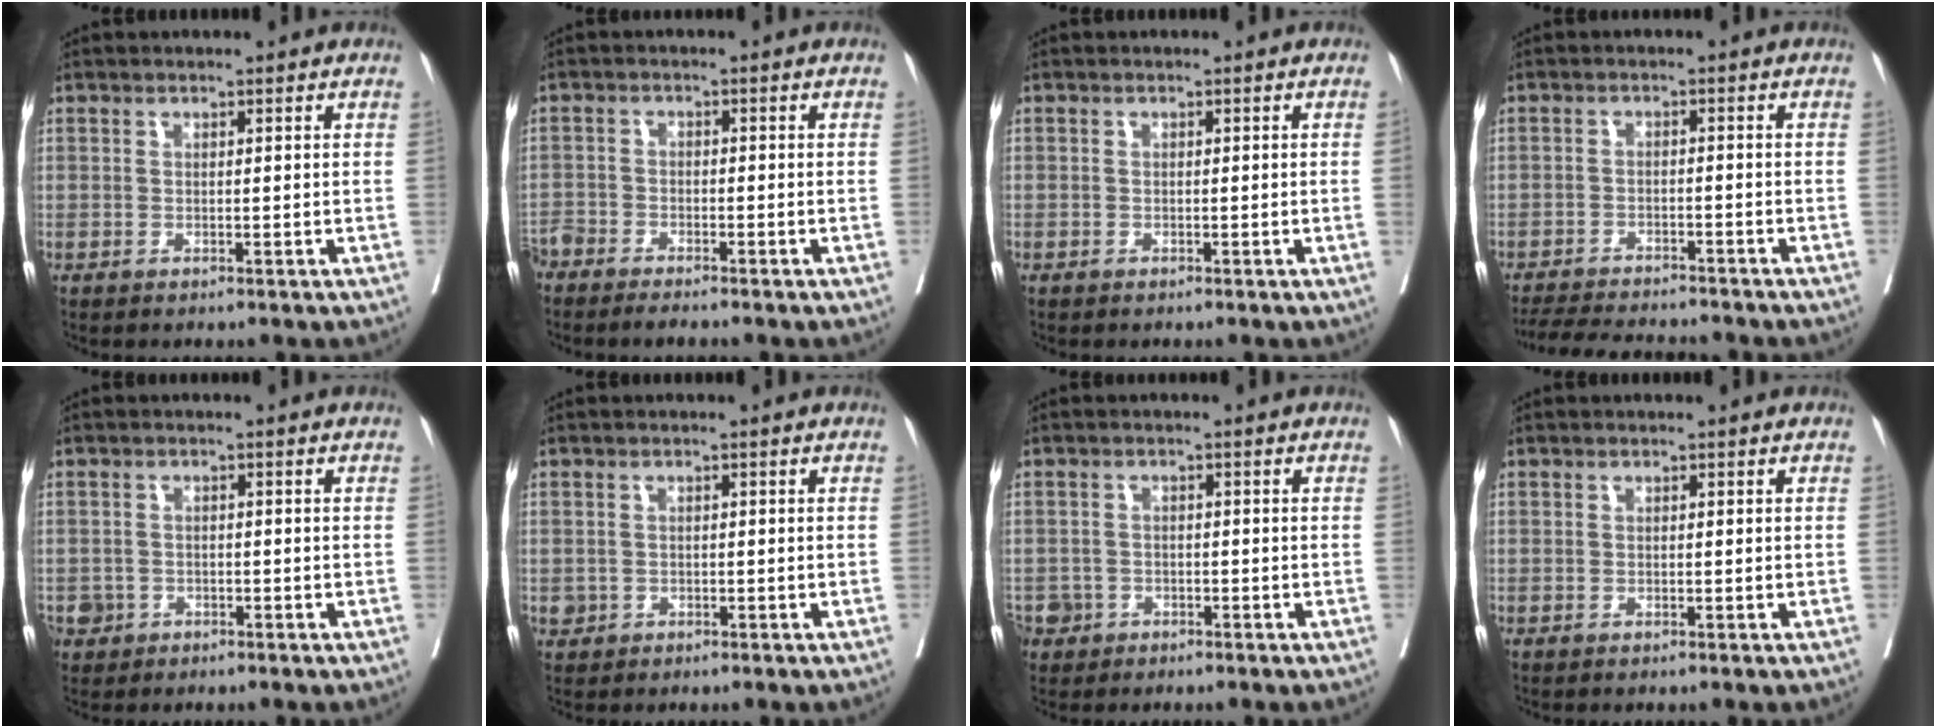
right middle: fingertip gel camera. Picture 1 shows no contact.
{"total": 5.8, "force": [-5.3, 1.2, 2.1], "torque": [-0.032, -0.008, -0.093]}
{"total": 0.0}
{"total": 11.3, "force": [-10.6, 1.4, 3.7], "torque": [-0.059, -0.007, -0.152]}
{"total": 2.4, "force": [-1.1, 2.1, 0.1], "torque": [0.001, 0.009, -0.019]}
{"total": 1.2, "force": [-0.3, 1.2, 0.1], "torque": [0.002, 0.005, -0.003]}
{"total": 3.2, "force": [-1.7, 2.6, 0.0], "torque": [0.002, 0.009, -0.032]}
{"total": 0.0}